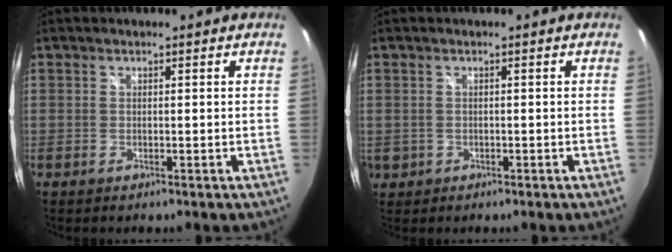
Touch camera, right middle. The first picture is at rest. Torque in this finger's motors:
{"motor_torque": [0.19, -0.29, 0.00, 0.01]}